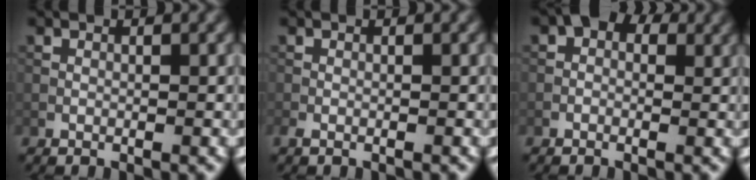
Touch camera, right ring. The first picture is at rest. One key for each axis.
{"total": 0.6, "fx": -0.3, "fy": 0.1, "fz": 0.5, "tx": -0.011, "ty": -0.001, "tz": -0.007}
{"total": 2.7, "fx": 0.9, "fy": 2.0, "fz": 1.7, "tx": -0.014, "ty": 0.005, "tz": -0.002}